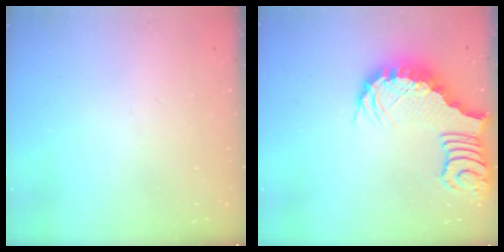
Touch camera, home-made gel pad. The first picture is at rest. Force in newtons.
{"total": 3.2, "press": 3.1, "slide": 0.7}